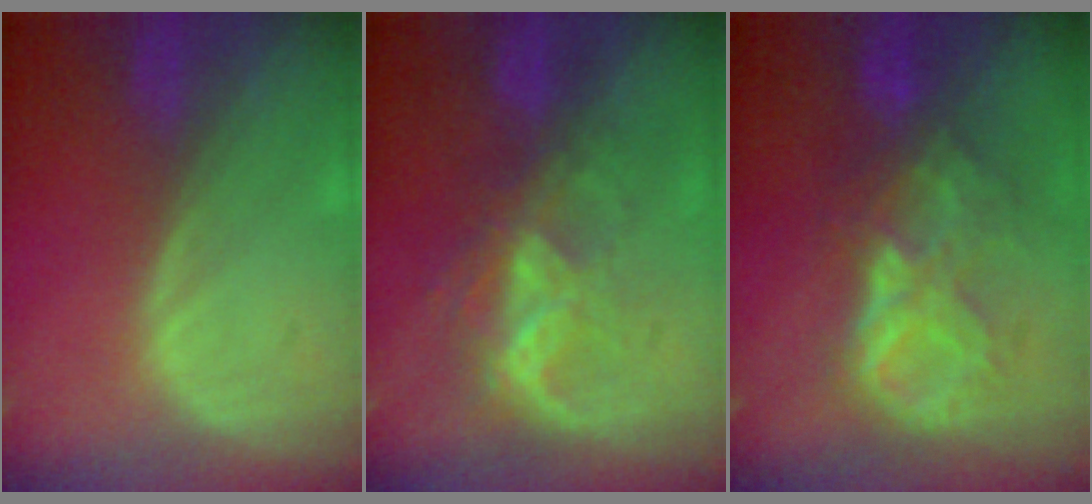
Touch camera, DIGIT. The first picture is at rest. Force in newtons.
{"total": 6.7, "press": 6.0, "slide": 3.0}
{"total": 8.6, "press": 7.6, "slide": 3.9}